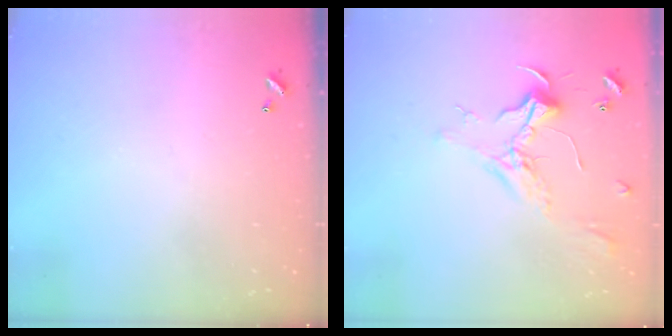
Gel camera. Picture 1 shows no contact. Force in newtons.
{"total": 2.3, "press": 2.2, "slide": 0.9}